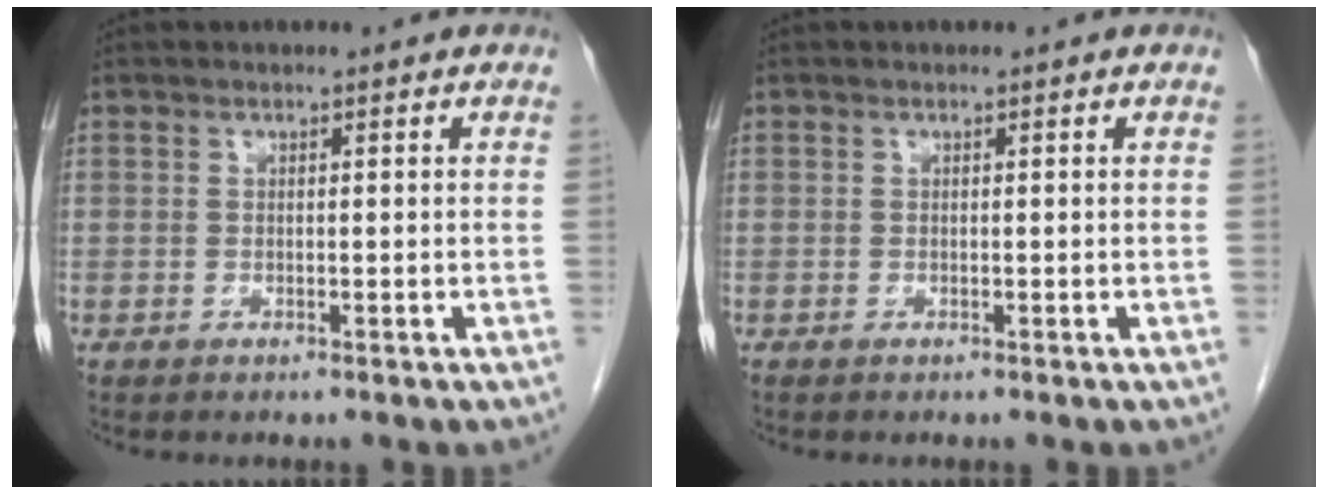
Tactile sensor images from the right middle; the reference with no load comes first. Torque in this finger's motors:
{"motor_torque": [0.19, -0.02, 0.04, 0.01]}